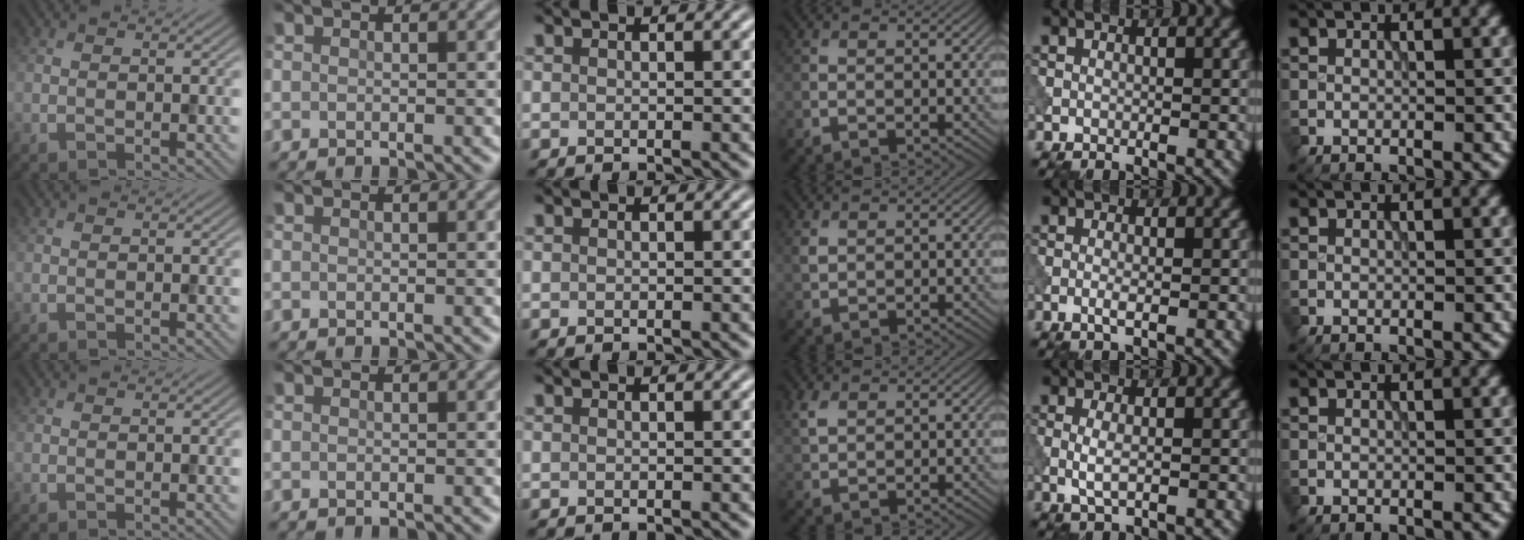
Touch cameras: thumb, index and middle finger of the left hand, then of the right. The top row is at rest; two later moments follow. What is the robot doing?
{"motion": "dispense", "object": "pipette"}